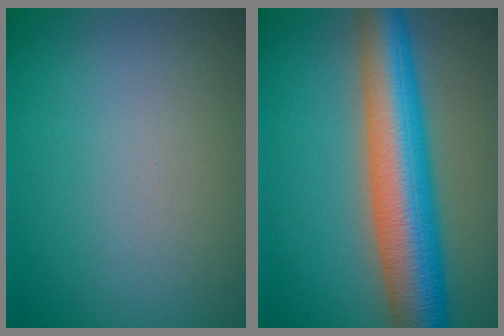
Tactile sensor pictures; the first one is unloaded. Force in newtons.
{"total": 10.6, "press": 10.6, "slide": 0.3}